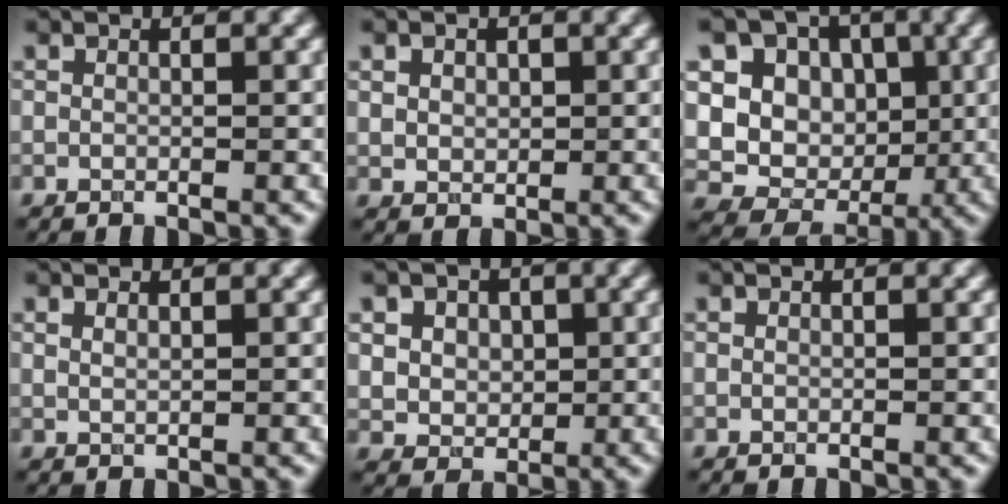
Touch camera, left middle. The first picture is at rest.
{"total": 2.0, "force": [0.8, 1.6, 0.9], "torque": [-0.019, 0.009, 0.014]}
{"total": 13.6, "force": [2.8, 12.1, 5.6], "torque": [-0.136, 0.035, 0.044]}
{"total": 0.7, "force": [0.5, 0.2, 0.4], "torque": [-0.009, 0.000, 0.010]}
{"total": 5.4, "force": [2.0, 4.4, 2.4], "torque": [-0.050, 0.013, 0.033]}
{"total": 0.0}